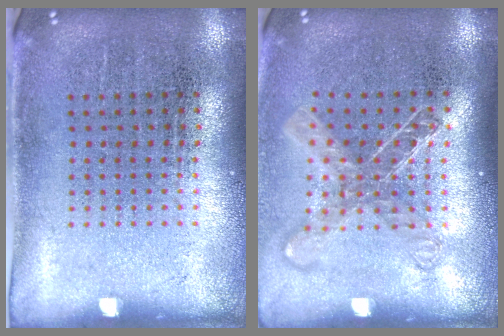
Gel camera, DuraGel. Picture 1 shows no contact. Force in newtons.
{"total": 1.5, "press": 1.2, "slide": 0.8}